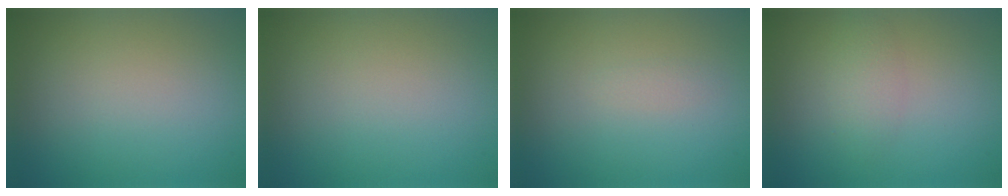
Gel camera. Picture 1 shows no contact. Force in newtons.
{"total": 0.0}
{"total": 0.6, "press": 0.6, "slide": 0.0}
{"total": 1.7, "press": 1.7, "slide": 0.1}